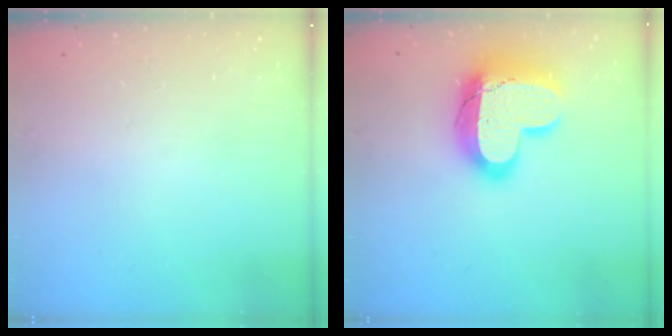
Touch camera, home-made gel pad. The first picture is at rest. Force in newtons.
{"total": 24.2, "press": 24.2, "slide": 1.6}